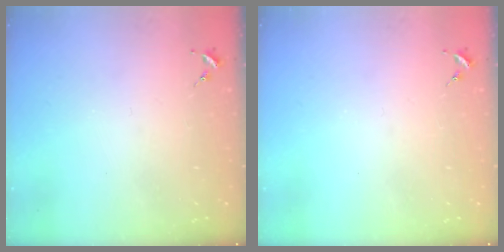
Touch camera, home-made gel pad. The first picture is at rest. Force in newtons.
{"total": 0.0}